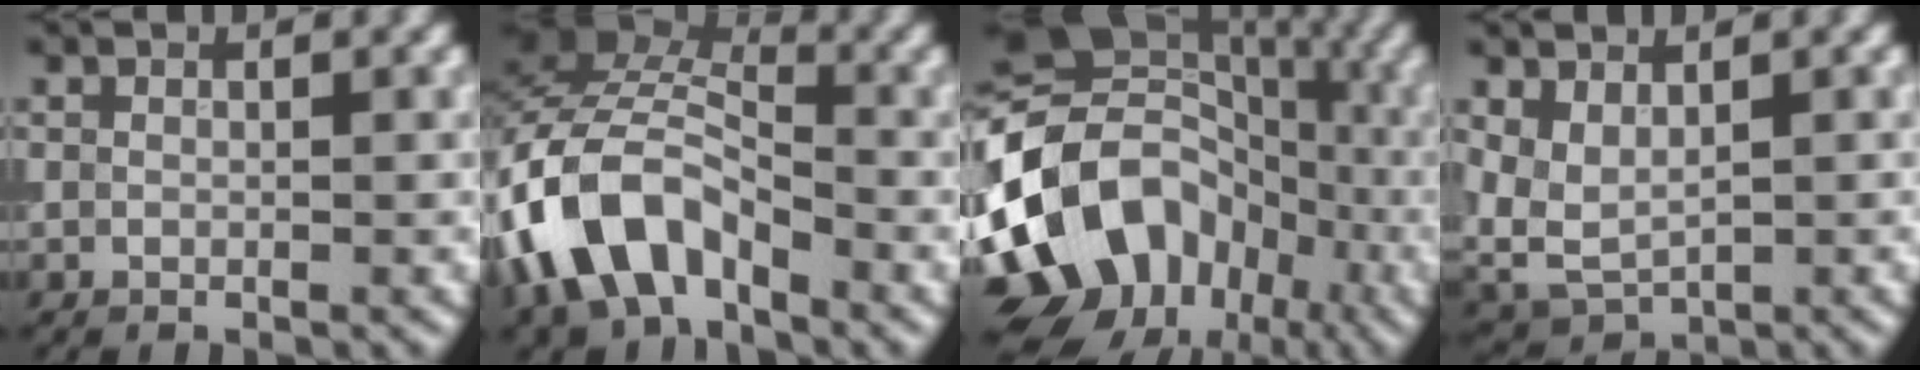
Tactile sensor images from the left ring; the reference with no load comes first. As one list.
[{"total": 9.8, "force": [-4.8, 5.7, 6.4], "torque": [-0.123, 0.012, -0.110]}, {"total": 15.2, "force": [-5.0, 11.8, 8.1], "torque": [-0.170, 0.010, -0.107]}, {"total": 3.6, "force": [0.9, 2.3, 2.6], "torque": [-0.066, -0.003, 0.022]}]